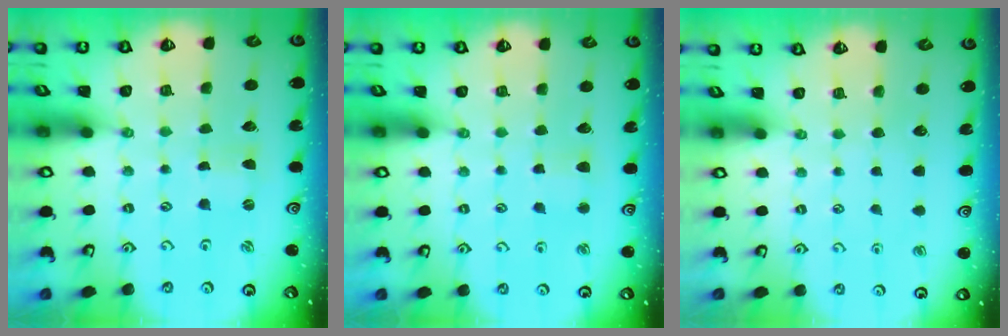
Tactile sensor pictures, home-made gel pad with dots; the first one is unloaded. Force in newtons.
{"total": 3.6, "press": 3.6, "slide": 0.5}
{"total": 0.0}